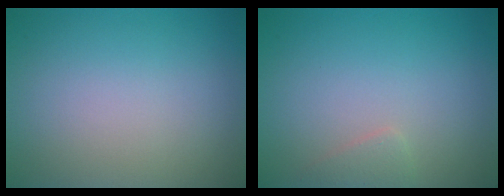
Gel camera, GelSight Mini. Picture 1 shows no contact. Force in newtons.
{"total": 1.0, "press": 1.0, "slide": 0.1}